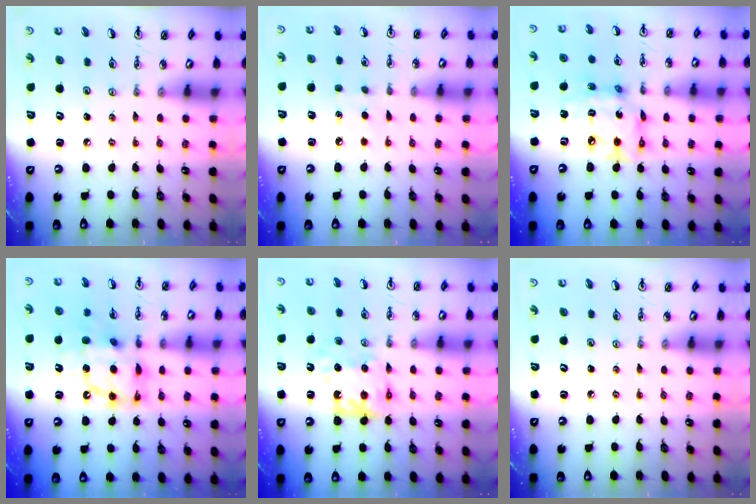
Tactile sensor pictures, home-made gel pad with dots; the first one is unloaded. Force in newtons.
{"total": 5.7, "press": 5.7, "slide": 0.6}
{"total": 14.7, "press": 14.6, "slide": 1.8}
{"total": 13.0, "press": 12.9, "slide": 1.4}
{"total": 10.6, "press": 10.6, "slide": 0.4}
{"total": 0.0}